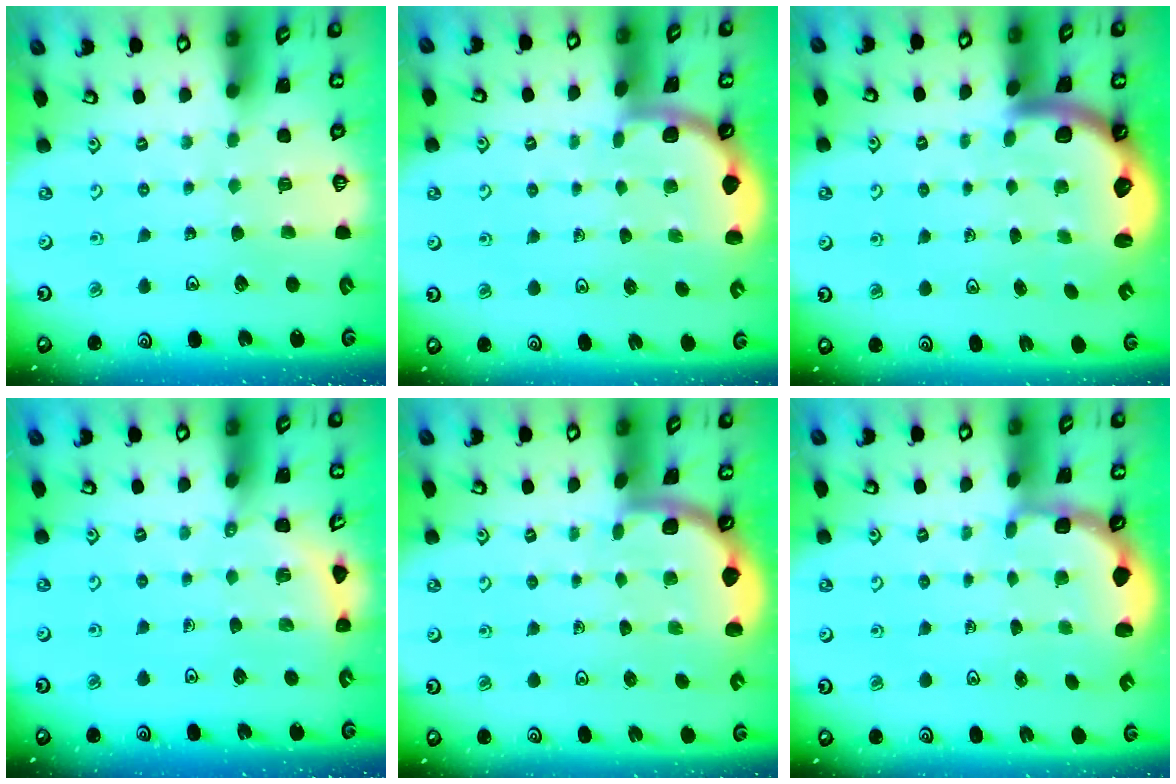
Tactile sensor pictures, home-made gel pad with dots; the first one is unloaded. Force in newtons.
{"total": 1.9, "press": 1.9, "slide": 0.0}
{"total": 3.2, "press": 3.1, "slide": 0.5}
{"total": 2.6, "press": 2.6, "slide": 0.2}
{"total": 1.7, "press": 1.7, "slide": 0.1}
{"total": 2.5, "press": 1.9, "slide": 1.6}